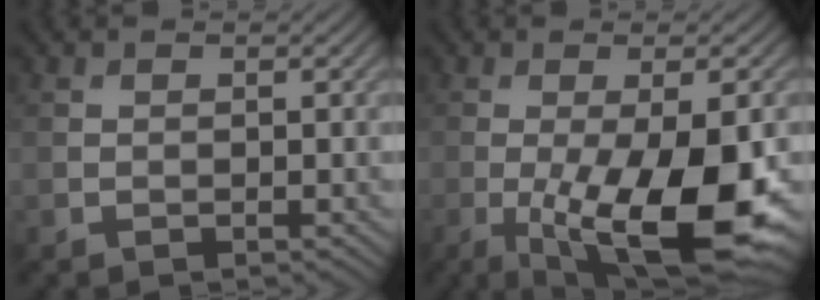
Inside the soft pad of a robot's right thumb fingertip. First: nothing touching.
{"total": 13.6, "force": [-3.7, 4.3, 12.4], "torque": [-0.203, -0.028, -0.049]}